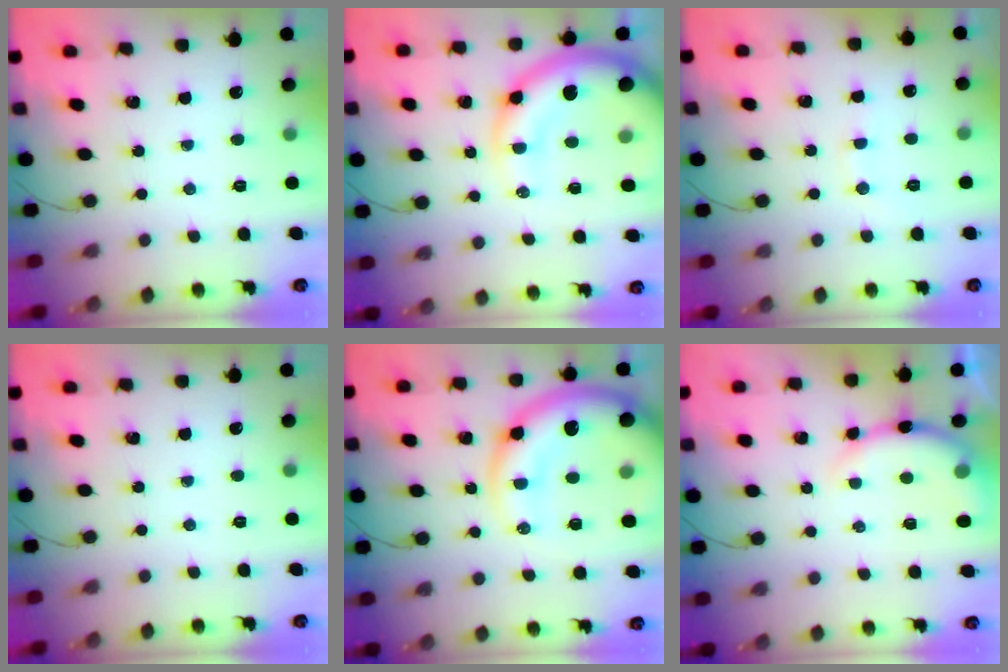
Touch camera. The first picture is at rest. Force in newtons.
{"total": 15.9, "press": 15.4, "slide": 3.7}
{"total": 6.9, "press": 6.8, "slide": 1.4}
{"total": 0.0}
{"total": 19.3, "press": 18.8, "slide": 4.4}
{"total": 8.5, "press": 8.4, "slide": 1.6}